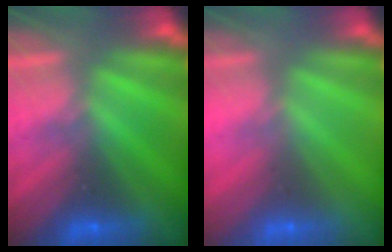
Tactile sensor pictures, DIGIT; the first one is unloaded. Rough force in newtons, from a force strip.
{"total": 2.9}